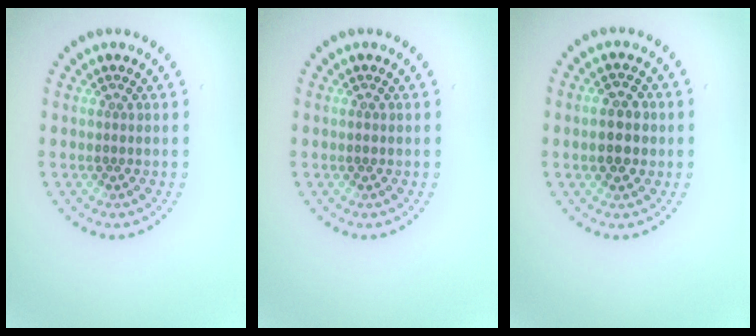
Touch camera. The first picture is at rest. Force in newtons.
{"total": 0.6, "press": 0.6, "slide": 0.2}
{"total": 3.9, "press": 3.9, "slide": 0.2}